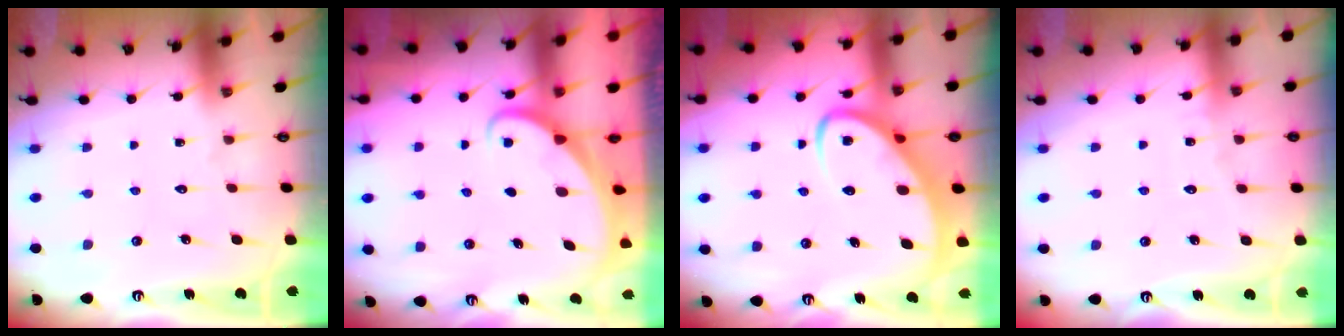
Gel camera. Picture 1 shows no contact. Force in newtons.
{"total": 1.8, "press": 1.8, "slide": 0.1}
{"total": 6.6, "press": 6.6, "slide": 0.6}
{"total": 3.1, "press": 3.1, "slide": 0.3}